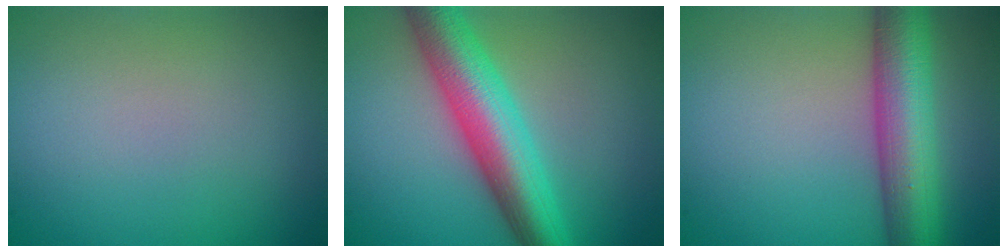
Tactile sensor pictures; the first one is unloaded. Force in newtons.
{"total": 7.9, "press": 7.9, "slide": 0.1}
{"total": 8.1, "press": 8.1, "slide": 0.2}